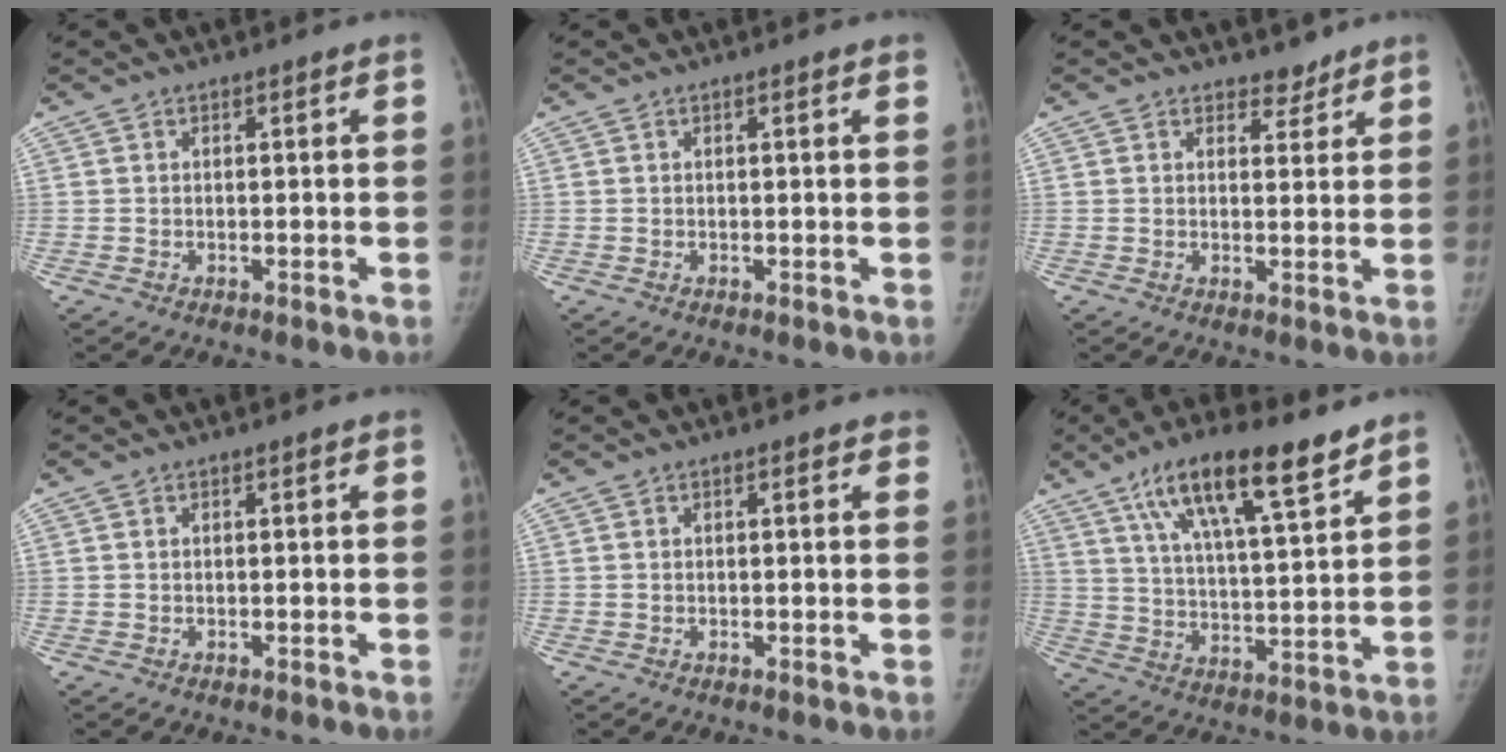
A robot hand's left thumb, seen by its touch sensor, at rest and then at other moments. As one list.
[{"total": 1.4, "force": [0.8, 0.2, 1.1], "torque": [-0.013, 0.003, 0.008]}, {"total": 2.8, "force": [2.3, 1.5, 0.2], "torque": [0.021, -0.016, 0.030]}, {"total": 0.0}, {"total": 1.6, "force": [0.9, 0.6, 1.2], "torque": [-0.007, 0.001, 0.007]}, {"total": 17.5, "force": [11.0, 4.6, 12.8], "torque": [-0.197, -0.037, 0.191]}]